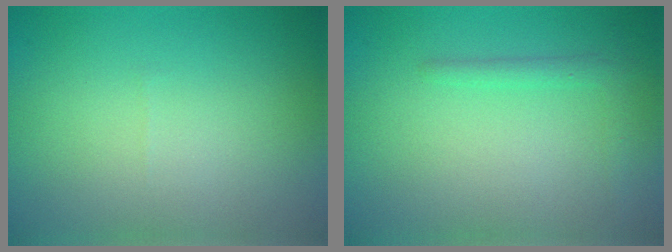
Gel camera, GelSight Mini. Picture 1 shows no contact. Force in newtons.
{"total": 1.4, "press": 1.4, "slide": 0.1}